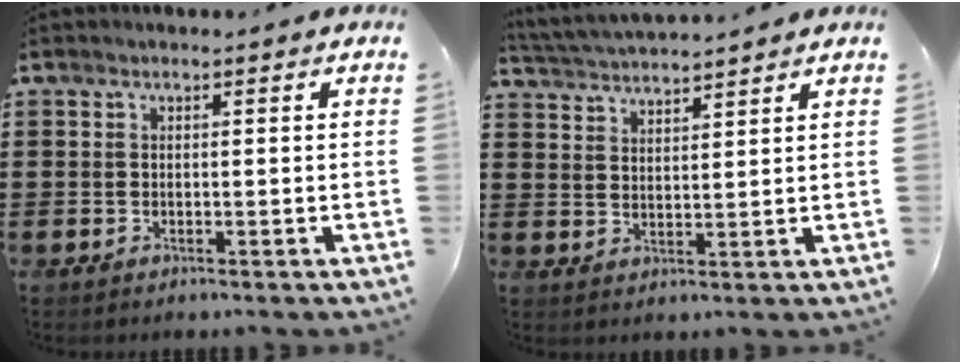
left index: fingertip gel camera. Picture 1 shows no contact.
{"total": 3.5, "force": [3.4, -0.3, 0.1], "torque": [-0.017, -0.015, 0.060]}